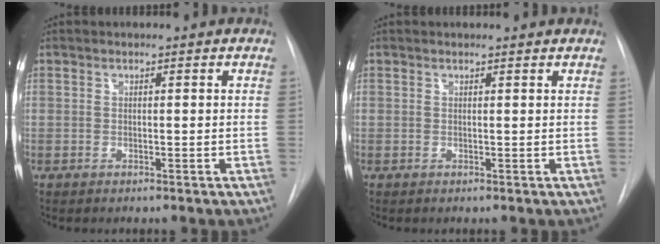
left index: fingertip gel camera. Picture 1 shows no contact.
{"total": 1.2, "force": [1.1, -0.1, 0.1], "torque": [-0.009, -0.002, 0.010]}